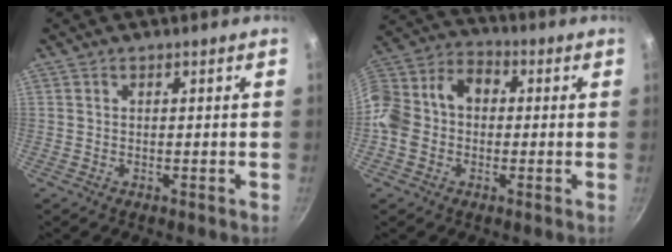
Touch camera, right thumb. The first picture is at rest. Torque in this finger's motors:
{"motor_torque": [1.20, 1.26, 1.15, 0.19, 0.10]}